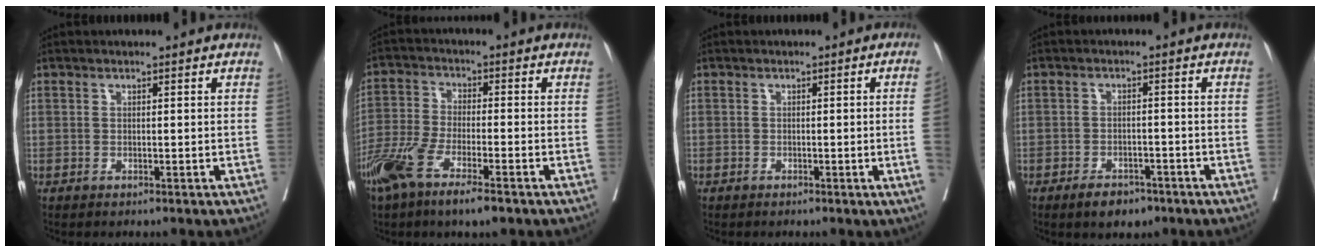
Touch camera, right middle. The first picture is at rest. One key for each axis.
{"total": 10.1, "fx": -6.4, "fy": 2.1, "fz": 7.5, "tx": -0.153, "ty": -0.020, "tz": -0.118}
{"total": 3.1, "fx": -0.4, "fy": -1.3, "fz": 2.8, "tx": -0.034, "ty": -0.003, "tz": -0.005}
{"total": 4.3, "fx": -3.1, "fy": 2.2, "fz": 2.2, "tx": -0.034, "ty": 0.001, "tz": -0.042}